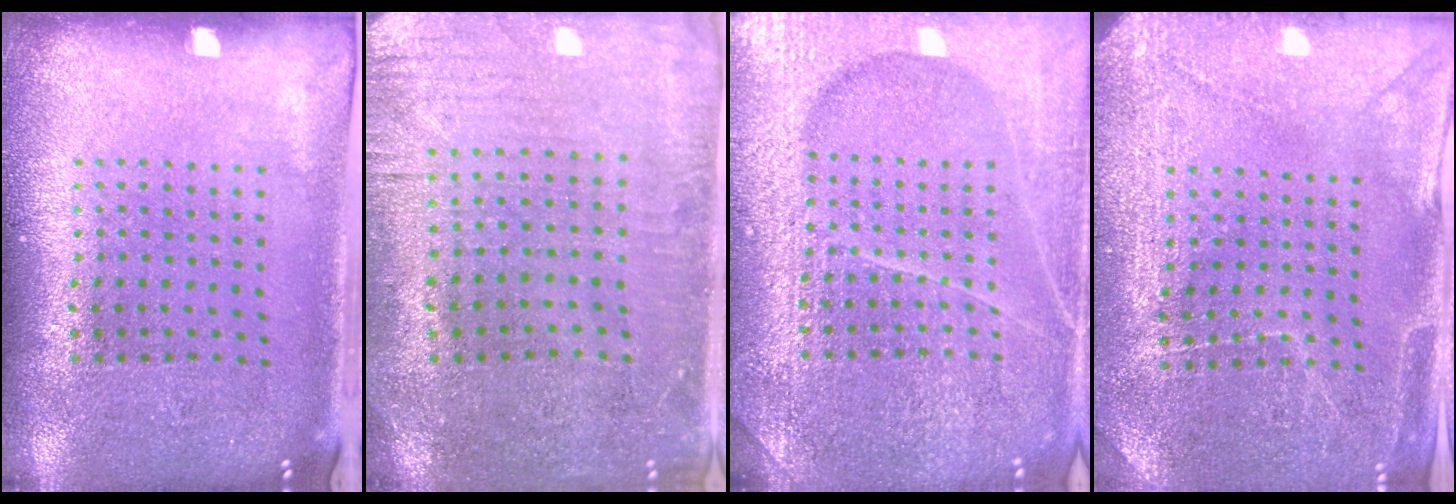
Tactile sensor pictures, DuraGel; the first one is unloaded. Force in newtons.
{"total": 0.7, "press": 0.5, "slide": 0.5}
{"total": 6.4, "press": 6.3, "slide": 0.7}
{"total": 2.9, "press": 2.9, "slide": 0.3}